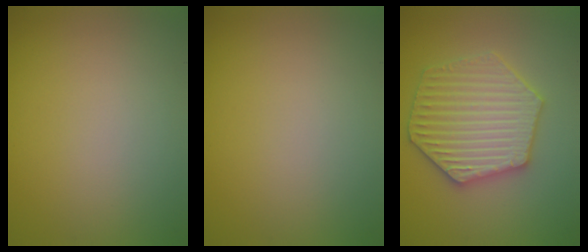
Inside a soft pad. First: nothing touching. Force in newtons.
{"total": 0.0}
{"total": 6.3, "press": 6.2, "slide": 1.0}